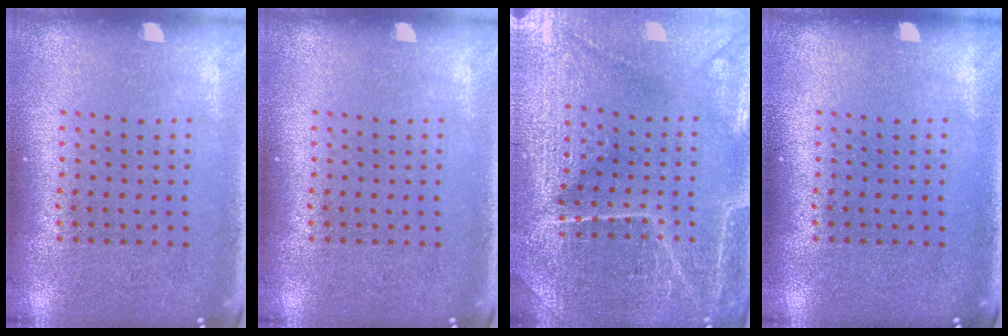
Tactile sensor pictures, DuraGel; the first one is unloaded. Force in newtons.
{"total": 0.0}
{"total": 4.4, "press": 4.3, "slide": 1.1}
{"total": 0.0}